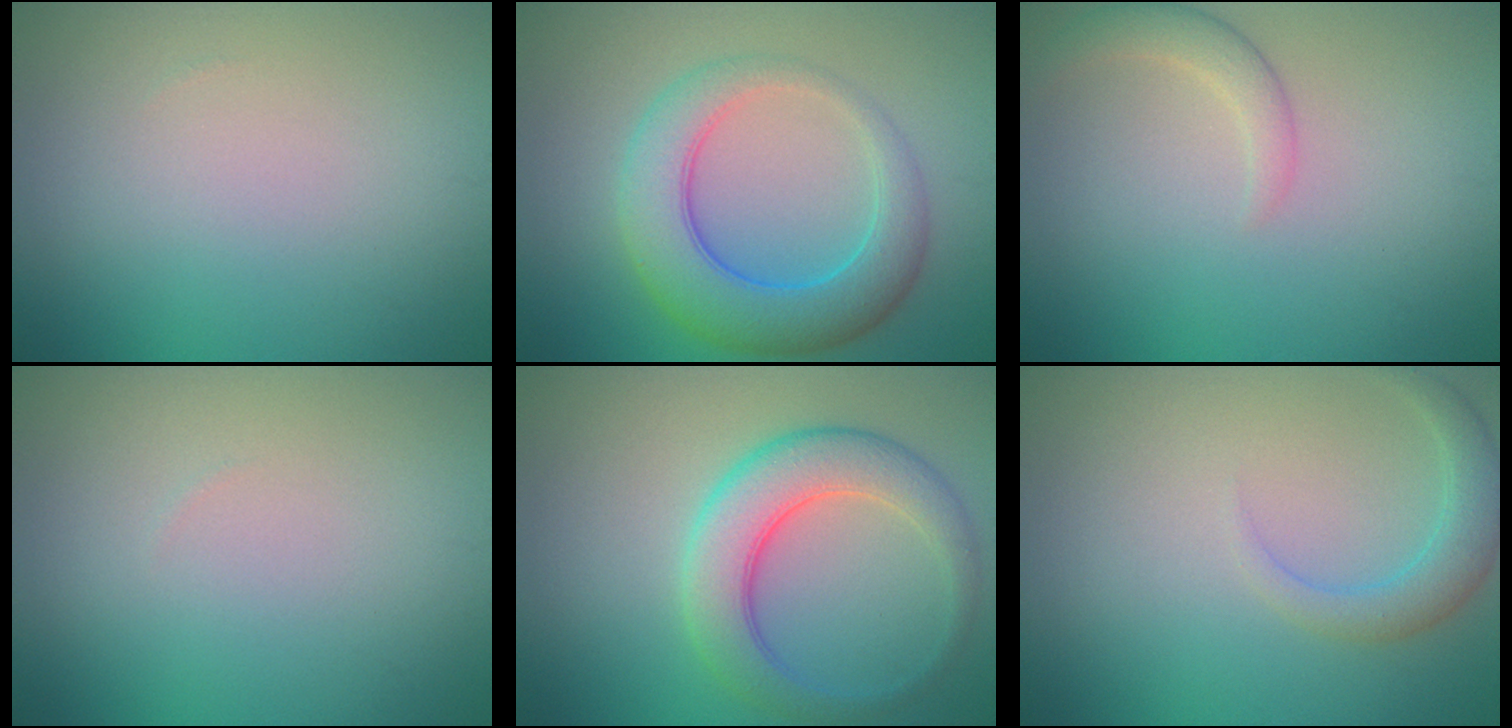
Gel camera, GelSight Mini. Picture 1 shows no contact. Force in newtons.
{"total": 6.6, "press": 6.6, "slide": 0.2}
{"total": 1.8, "press": 1.8, "slide": 0.1}
{"total": 0.0}
{"total": 5.5, "press": 5.5, "slide": 0.2}
{"total": 2.4, "press": 2.4, "slide": 0.2}